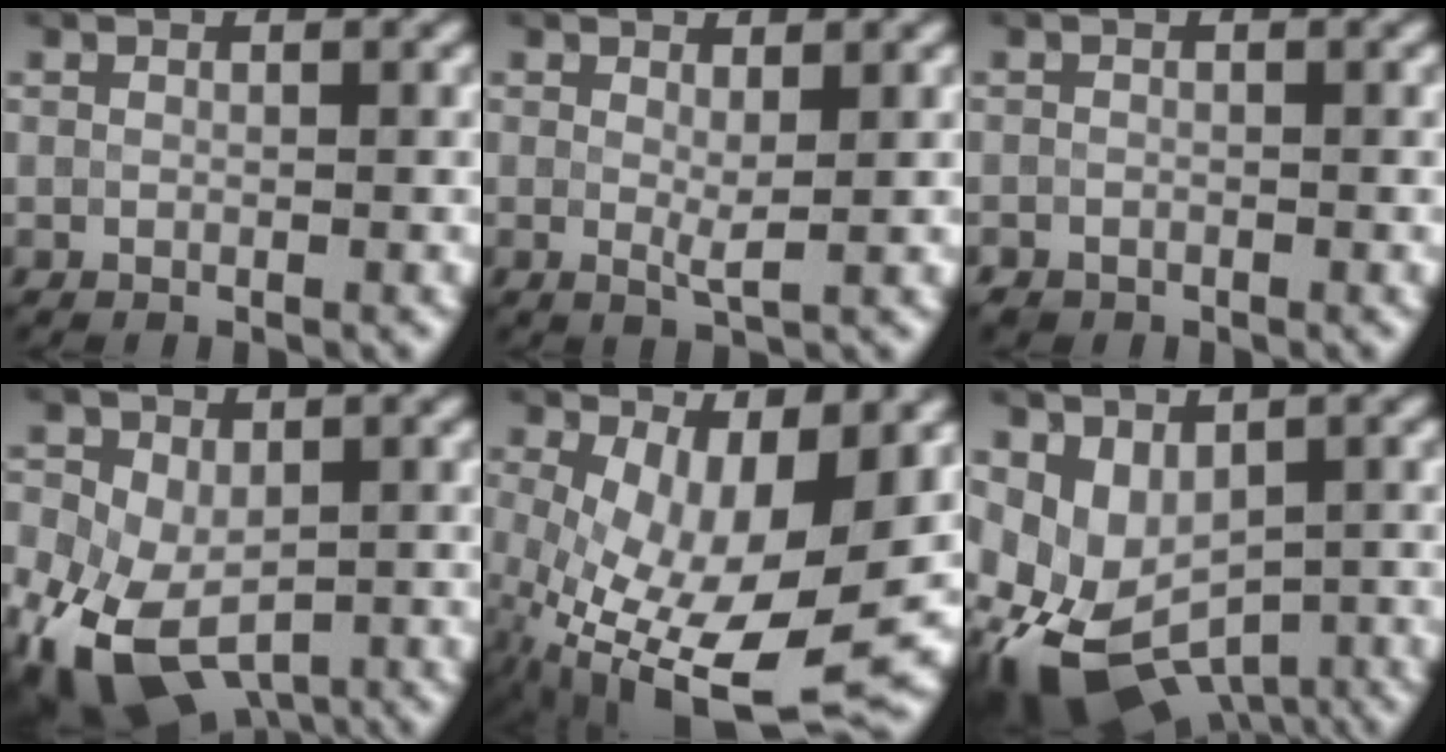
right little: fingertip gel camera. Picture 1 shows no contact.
{"total": 1.4, "force": [0.4, 0.2, 1.4], "torque": [-0.025, -0.006, 0.008]}
{"total": 0.8, "force": [-0.6, 0.6, 0.0], "torque": [0.004, -0.006, -0.011]}
{"total": 11.3, "force": [-4.1, 7.4, 7.5], "torque": [-0.152, -0.043, -0.059]}
{"total": 12.7, "force": [-2.4, 5.3, 11.3], "torque": [-0.201, -0.030, -0.027]}
{"total": 9.2, "force": [-3.3, 6.1, 6.0], "torque": [-0.110, -0.030, -0.039]}